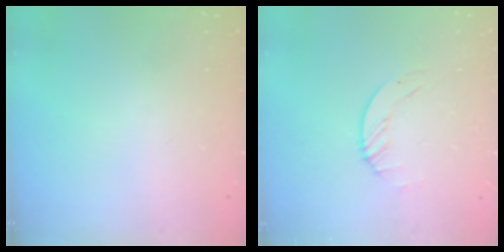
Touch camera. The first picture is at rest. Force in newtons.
{"total": 1.2, "press": 1.2, "slide": 0.2}